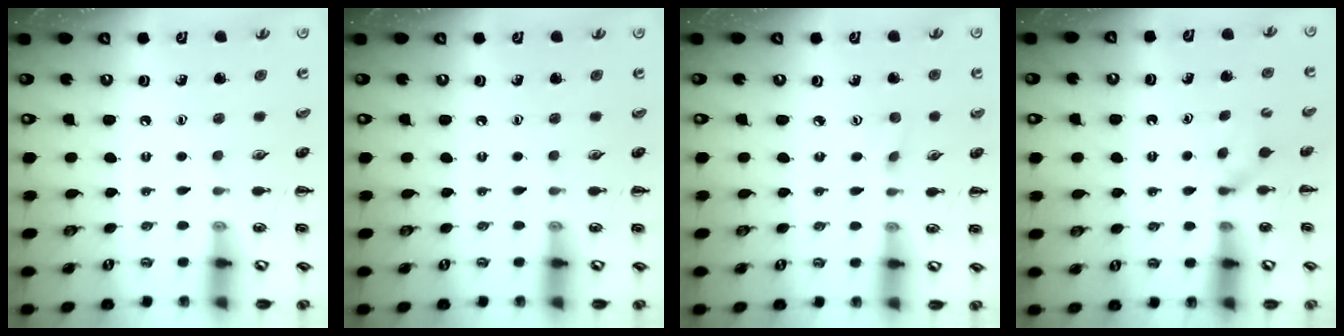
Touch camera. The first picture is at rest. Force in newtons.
{"total": 0.0}
{"total": 2.3, "press": 2.2, "slide": 0.8}
{"total": 2.5, "press": 2.4, "slide": 0.9}